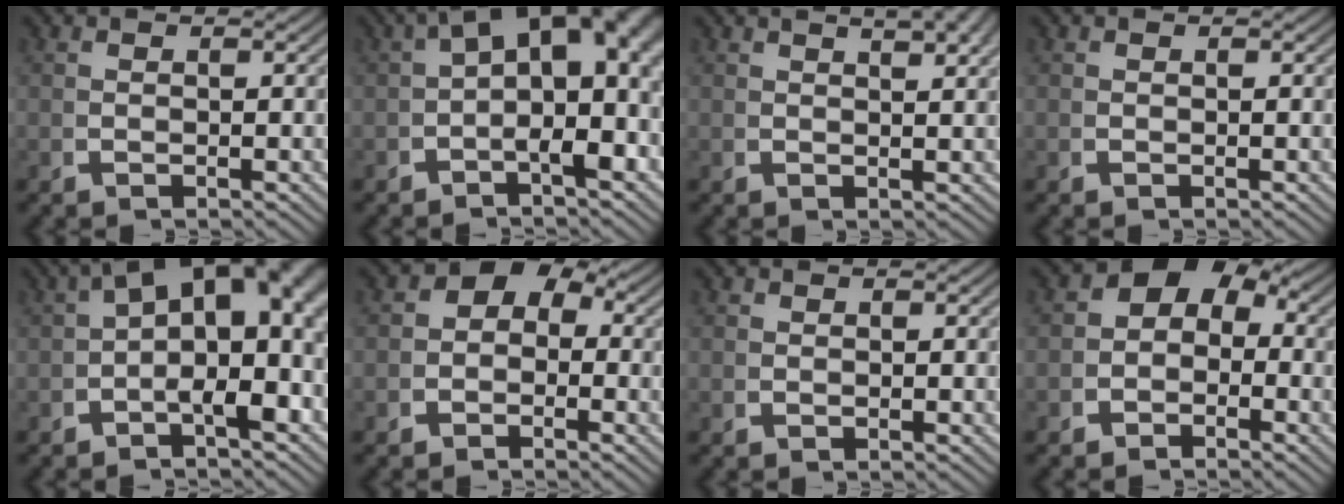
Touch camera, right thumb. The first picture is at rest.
{"total": 9.4, "force": [1.4, 4.6, 8.1], "torque": [-0.102, 0.001, 0.019]}
{"total": 4.3, "force": [2.5, 1.3, 3.2], "torque": [-0.029, 0.013, 0.038]}
{"total": 0.0}
{"total": 10.5, "force": [1.1, 5.3, 9.0], "torque": [-0.118, -0.008, 0.018]}
{"total": 3.5, "force": [0.6, 2.7, 2.1], "torque": [-0.026, 0.000, 0.007]}
{"total": 0.5, "force": [0.1, 0.5, 0.0], "torque": [-0.003, -0.004, 0.003]}
{"total": 4.3, "force": [0.1, 3.4, 2.6], "torque": [-0.035, -0.005, 0.002]}